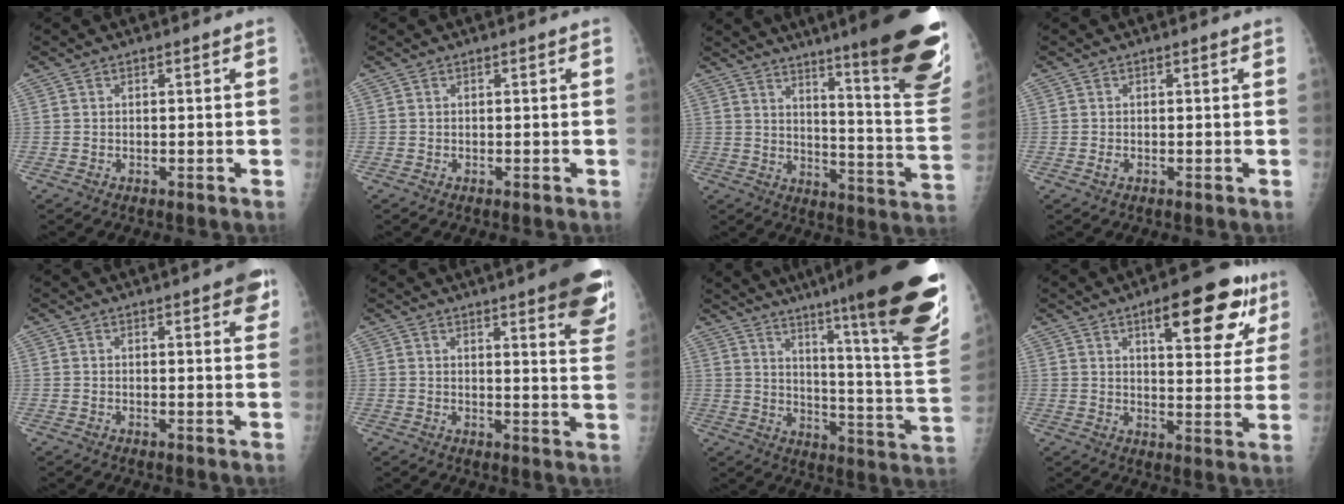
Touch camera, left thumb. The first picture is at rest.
{"total": 0.0}
{"total": 26.1, "force": [17.2, 2.8, 19.5], "torque": [-0.219, -0.106, 0.232]}
{"total": 0.6, "force": [-0.1, 0.4, 0.5], "torque": [-0.008, -0.001, -0.003]}
{"total": 5.8, "force": [3.1, 1.7, 4.6], "torque": [-0.038, -0.008, 0.032]}
{"total": 14.6, "force": [8.9, 2.8, 11.3], "torque": [-0.114, -0.041, 0.097]}
{"total": 30.3, "force": [20.4, 2.2, 22.4], "torque": [-0.264, -0.105, 0.286]}
{"total": 16.1, "force": [8.3, 5.6, 12.5], "torque": [-0.127, -0.027, 0.111]}